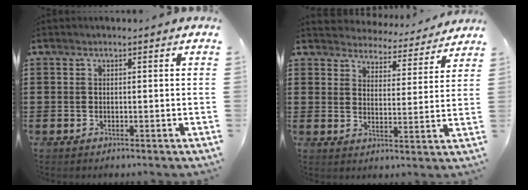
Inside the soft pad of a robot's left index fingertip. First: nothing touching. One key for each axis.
{"total": 4.3, "fx": 4.3, "fy": 0.2, "fz": -0.3, "tx": -0.012, "ty": -0.039, "tz": 0.070}